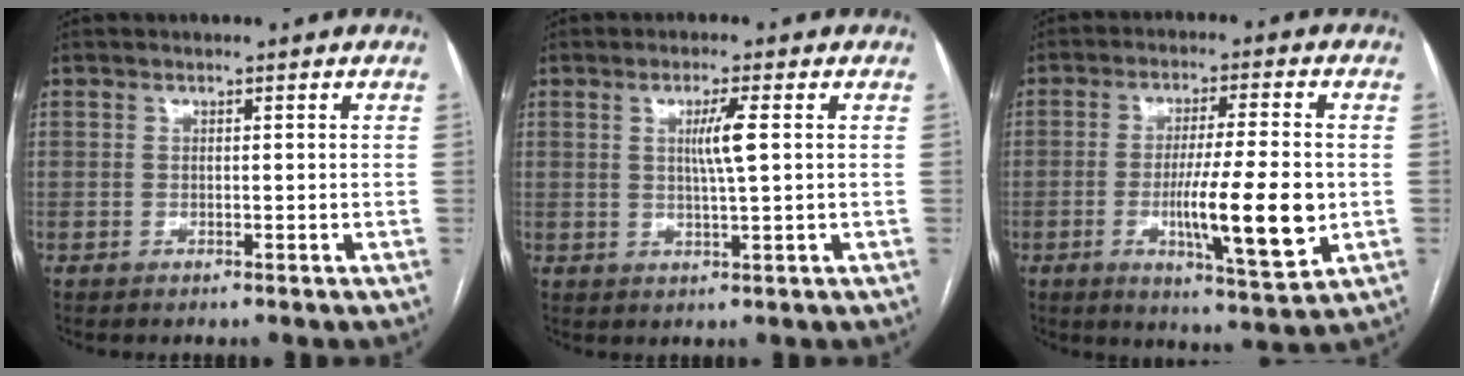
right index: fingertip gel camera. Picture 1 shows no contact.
{"total": 4.1, "force": [0.8, -0.3, 4.0], "torque": [-0.074, -0.003, 0.015]}
{"total": 12.6, "force": [-2.3, 1.2, 12.3], "torque": [-0.204, -0.018, -0.037]}